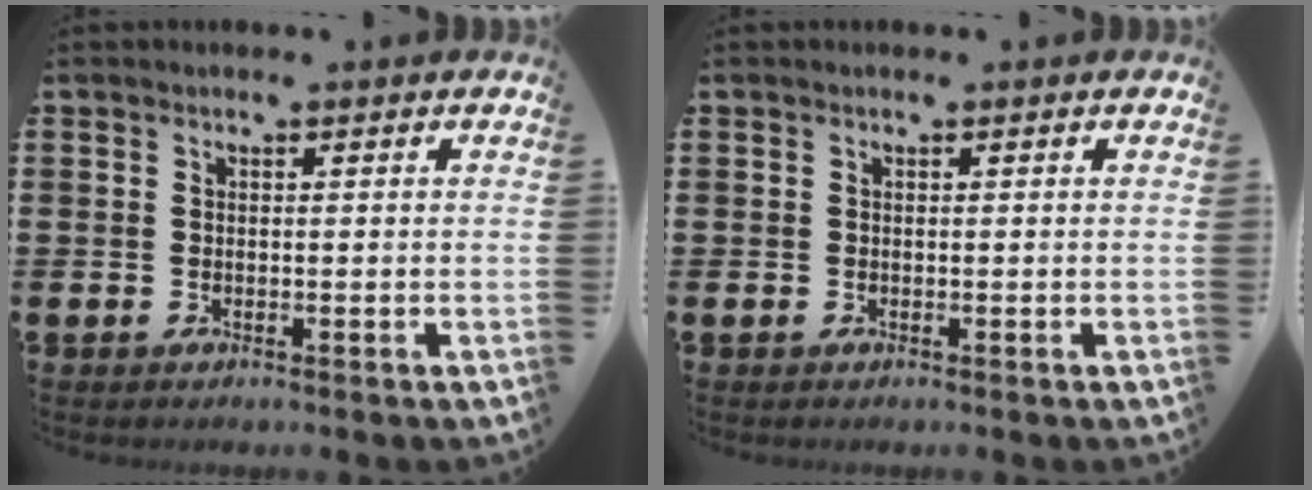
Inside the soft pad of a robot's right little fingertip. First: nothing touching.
{"total": 0.0}